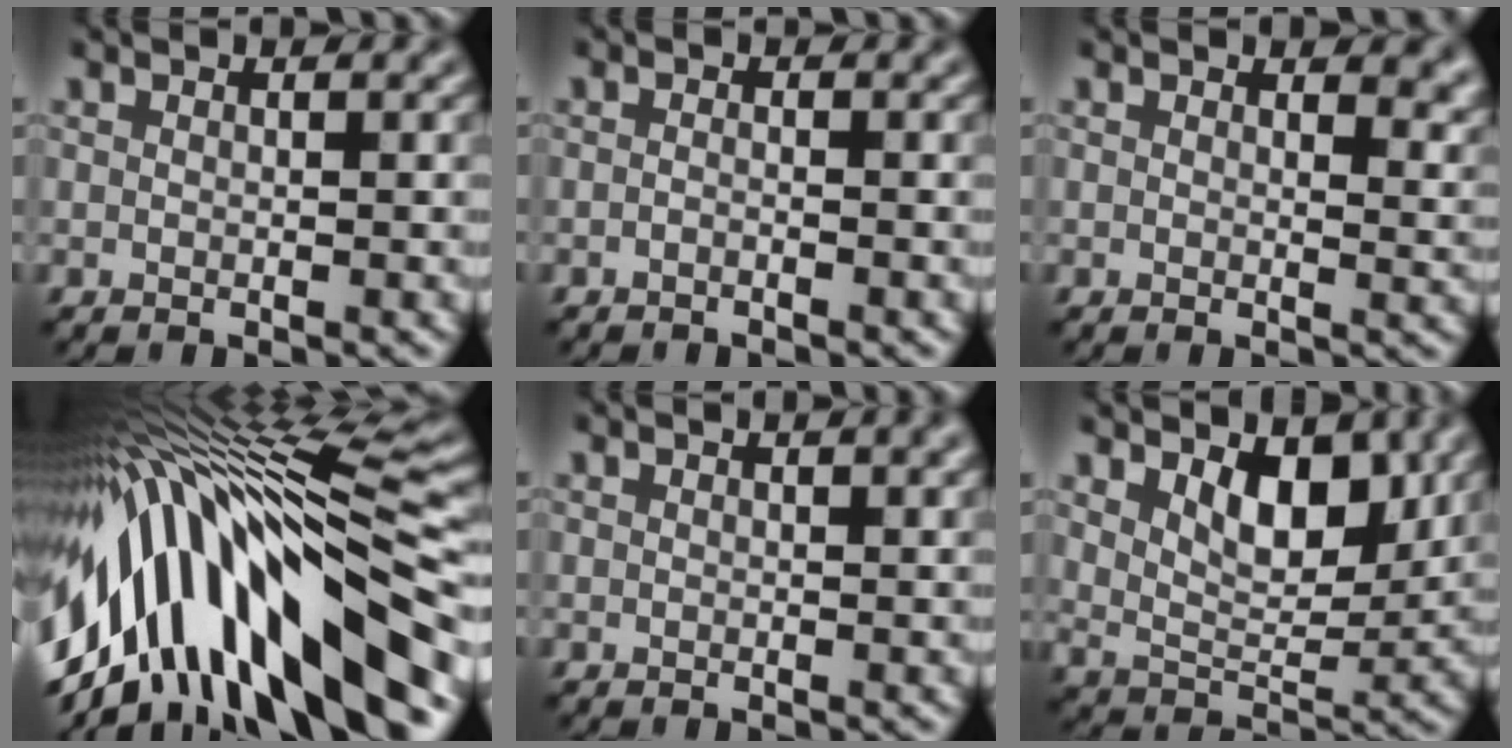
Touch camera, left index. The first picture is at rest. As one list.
[{"total": 0.8, "force": [-0.7, 0.0, 0.1], "torque": [-0.009, -0.008, -0.014]}, {"total": 2.9, "force": [2.0, 1.2, 1.6], "torque": [-0.019, -0.003, 0.026]}, {"total": 15.6, "force": [-4.2, 5.9, 13.8], "torque": [-0.251, 0.014, -0.060]}, {"total": 1.6, "force": [1.0, 0.5, 1.1], "torque": [-0.006, 0.004, 0.012]}, {"total": 5.2, "force": [2.4, 3.0, 3.5], "torque": [-0.071, -0.015, 0.038]}]